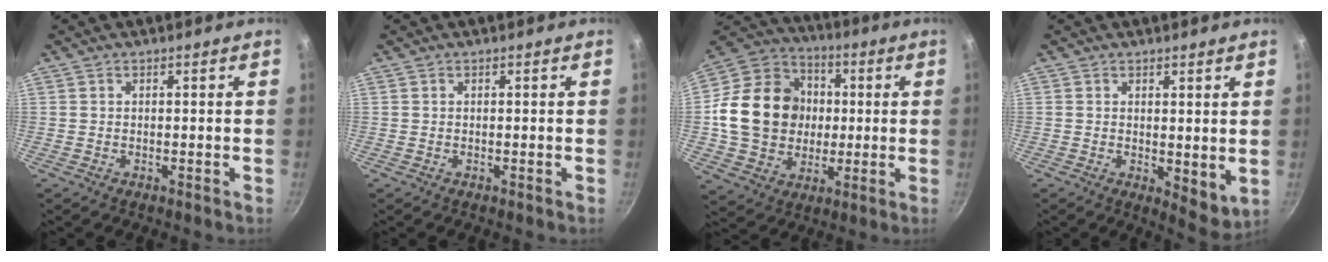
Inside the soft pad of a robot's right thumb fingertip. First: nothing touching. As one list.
[{"total": 0.0}, {"total": 20.1, "force": [0.5, 17.0, 10.7], "torque": [-0.163, 0.028, 0.009]}, {"total": 5.5, "force": [0.7, 2.6, 4.8], "torque": [-0.065, -0.021, 0.013]}]